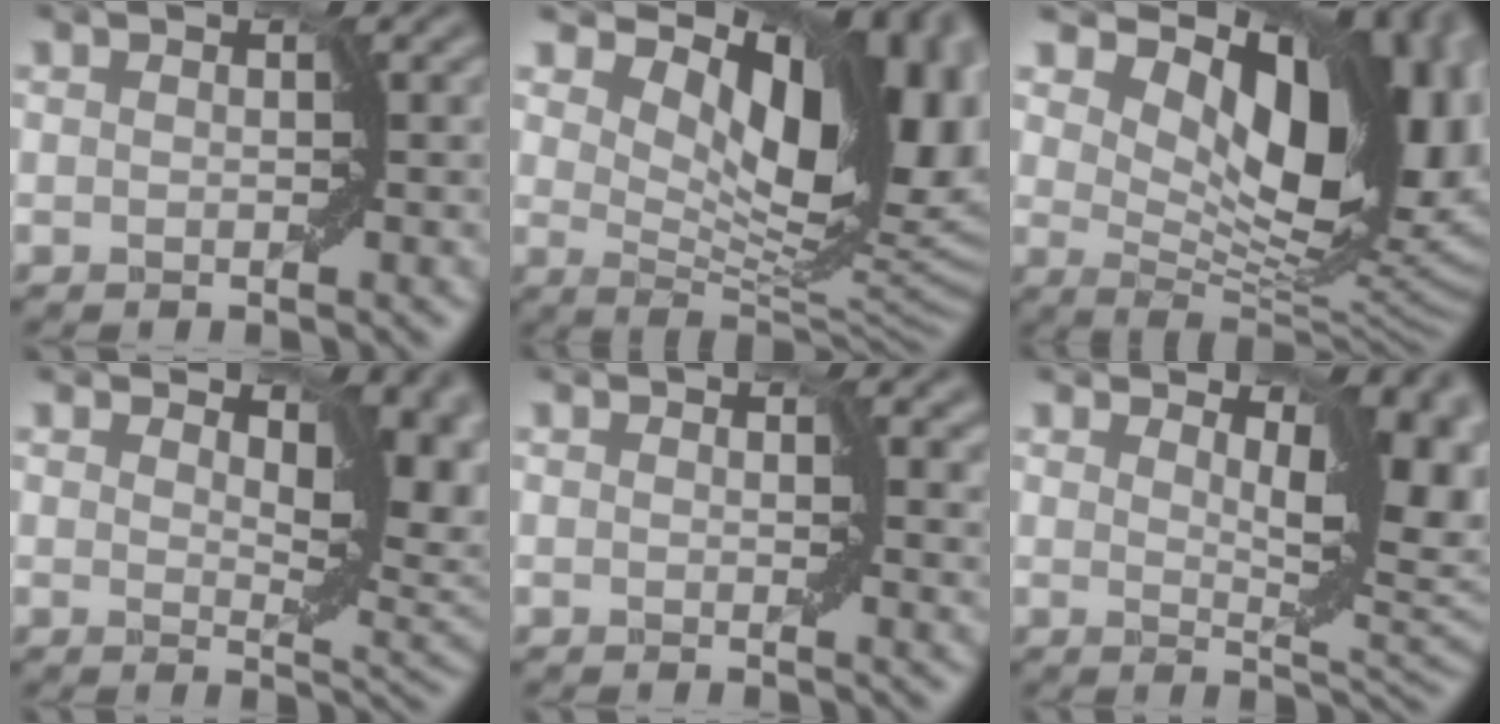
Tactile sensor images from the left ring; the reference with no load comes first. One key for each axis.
{"total": 14.3, "fx": 4.8, "fy": 6.9, "fz": 11.6, "tx": -0.165, "ty": -0.011, "tz": 0.088}
{"total": 15.8, "fx": 5.2, "fy": 8.2, "fz": 12.5, "tx": -0.169, "ty": -0.006, "tz": 0.093}
{"total": 8.8, "fx": 2.0, "fy": 4.5, "fz": 7.3, "tx": -0.101, "ty": -0.005, "tz": 0.032}
{"total": 2.4, "fx": 0.8, "fy": 1.5, "fz": 1.7, "tx": -0.015, "ty": -0.001, "tz": 0.005}
{"total": 8.9, "fx": 1.9, "fy": 4.1, "fz": 7.7, "tx": -0.107, "ty": -0.004, "tz": 0.031}